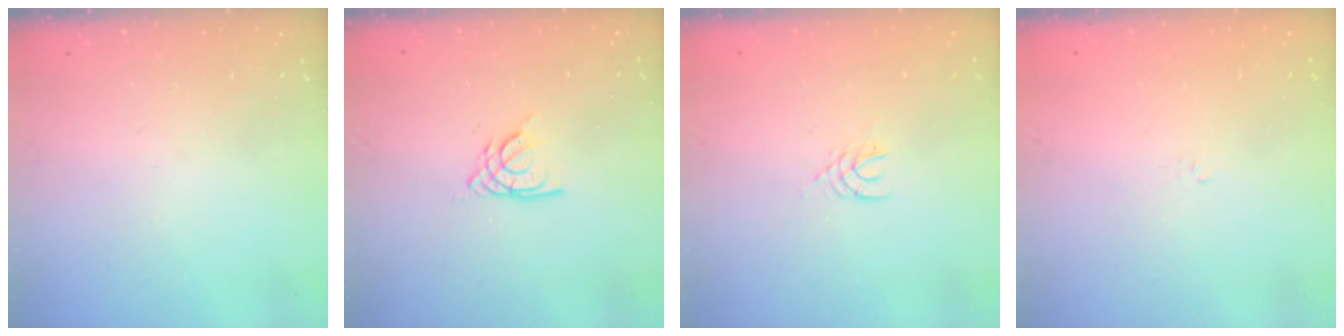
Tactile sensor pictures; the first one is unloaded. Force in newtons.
{"total": 4.7, "press": 4.7, "slide": 0.4}
{"total": 2.5, "press": 2.5, "slide": 0.4}
{"total": 1.2, "press": 1.2, "slide": 0.4}